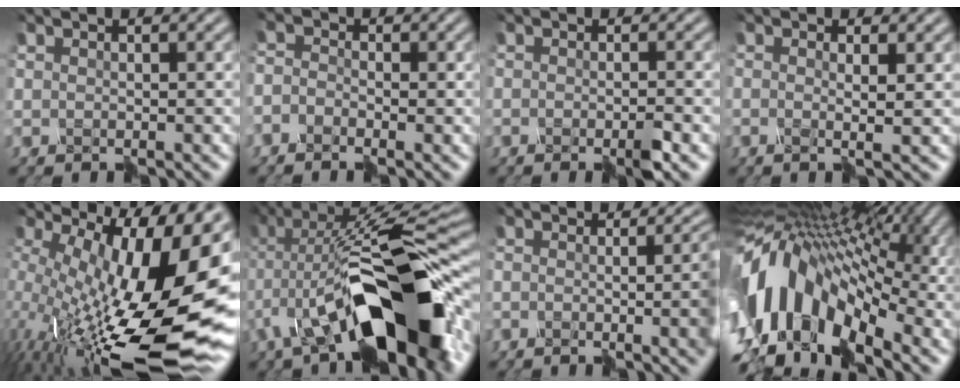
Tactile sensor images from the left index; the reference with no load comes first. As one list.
[{"total": 2.5, "force": [-2.2, 1.0, -0.3], "torque": [0.010, 0.004, -0.042]}, {"total": 1.8, "force": [-1.5, -0.6, 0.8], "torque": [-0.025, -0.009, -0.024]}, {"total": 1.2, "force": [0.0, -0.8, 0.9], "torque": [-0.019, 0.000, 0.000]}, {"total": 17.3, "force": [-0.2, 6.1, 16.2], "torque": [-0.241, -0.021, 0.005]}, {"total": 13.3, "force": [-3.7, 4.8, 11.9], "torque": [-0.192, 0.020, -0.065]}, {"total": 9.0, "force": [-2.2, 3.9, 7.8], "torque": [-0.063, -0.005, -0.029]}, {"total": 12.7, "force": [-1.8, 7.4, 10.2], "torque": [-0.206, 0.024, -0.035]}]